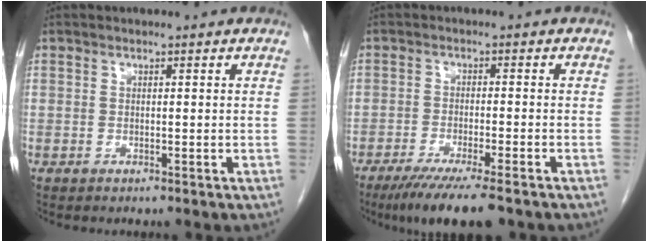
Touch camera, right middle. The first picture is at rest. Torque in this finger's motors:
{"motor_torque": [0.24, -0.23, 0.14, 0.06]}